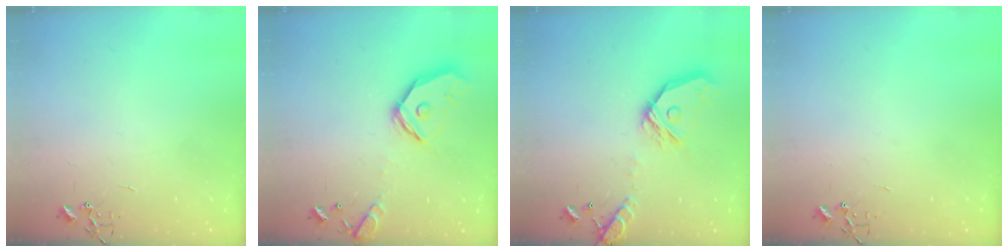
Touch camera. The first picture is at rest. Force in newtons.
{"total": 16.4, "press": 16.2, "slide": 2.5}
{"total": 17.0, "press": 16.8, "slide": 2.7}
{"total": 0.0}